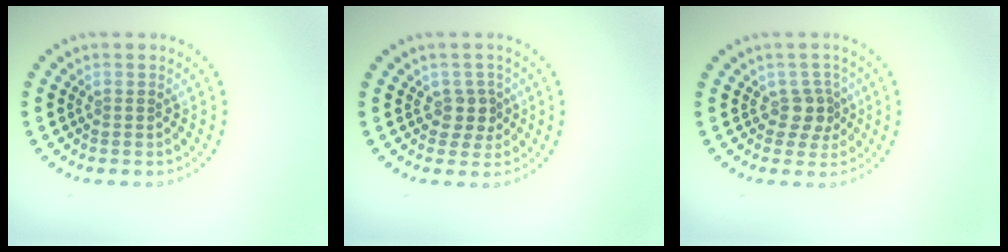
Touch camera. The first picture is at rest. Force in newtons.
{"total": 1.9, "press": 1.5, "slide": 1.1}
{"total": 2.1, "press": 1.6, "slide": 1.3}